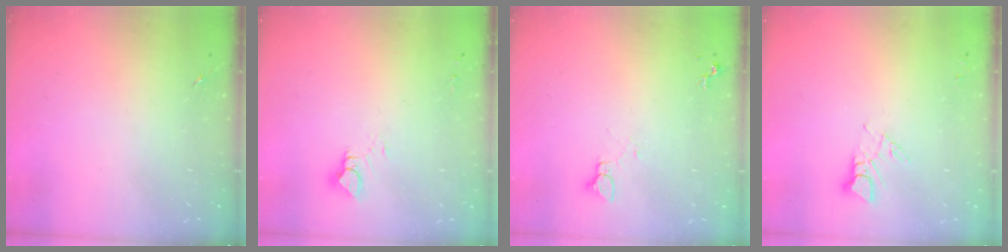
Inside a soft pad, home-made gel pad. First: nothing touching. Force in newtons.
{"total": 4.5, "press": 4.5, "slide": 0.2}
{"total": 4.3, "press": 4.3, "slide": 0.4}
{"total": 3.8, "press": 3.8, "slide": 0.2}